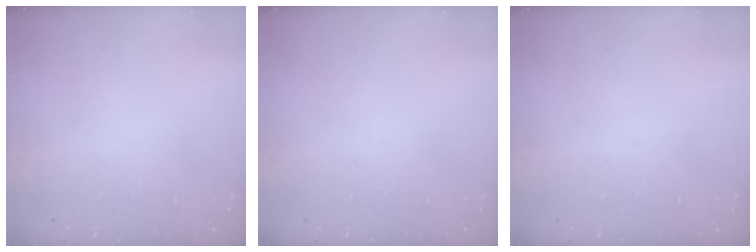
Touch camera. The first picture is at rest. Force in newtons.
{"total": 0.0}
{"total": 0.0}